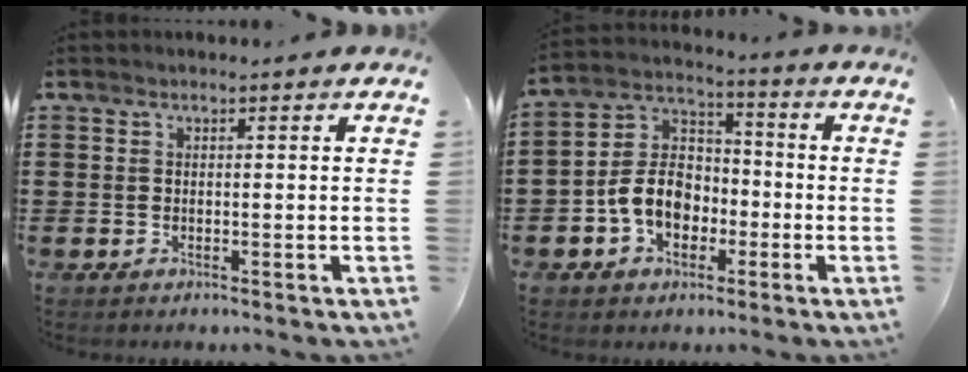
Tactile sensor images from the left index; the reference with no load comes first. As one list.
[{"total": 8.4, "force": [-2.9, 6.4, 4.7], "torque": [-0.126, 0.013, -0.061]}]